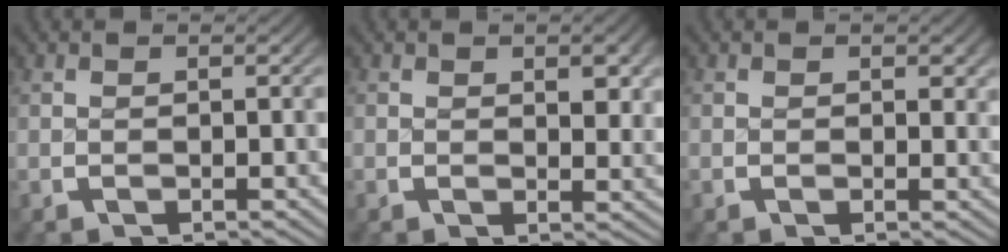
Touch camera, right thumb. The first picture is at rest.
{"total": 1.6, "force": [0.5, 1.0, 1.2], "torque": [-0.007, -0.006, 0.004]}
{"total": 0.8, "force": [0.4, 0.7, 0.4], "torque": [0.001, -0.005, 0.002]}